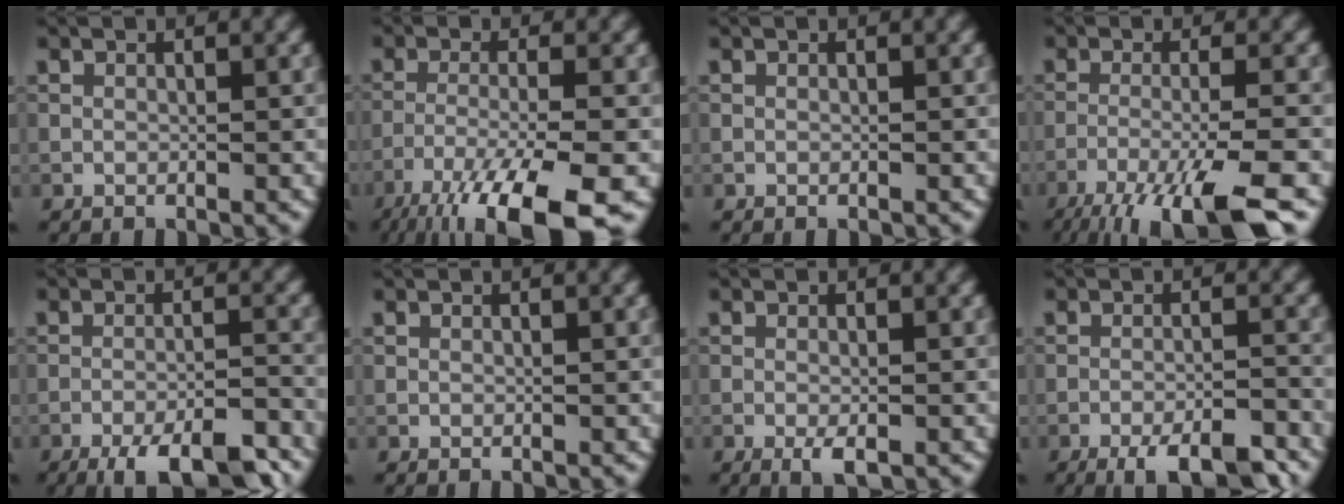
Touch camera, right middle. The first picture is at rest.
{"total": 11.3, "force": [-7.7, 2.4, 7.9], "torque": [-0.134, -0.021, -0.129]}
{"total": 0.0}
{"total": 9.6, "force": [-6.5, 1.6, 6.8], "torque": [-0.108, -0.006, -0.112]}
{"total": 8.6, "force": [-6.6, 1.9, 5.1], "torque": [-0.081, -0.015, -0.096]}
{"total": 0.0}
{"total": 1.6, "force": [-0.7, 0.5, 1.4], "torque": [-0.027, -0.005, -0.013]}
{"total": 6.4, "force": [-4.8, 1.4, 4.1], "torque": [-0.065, -0.010, -0.070]}